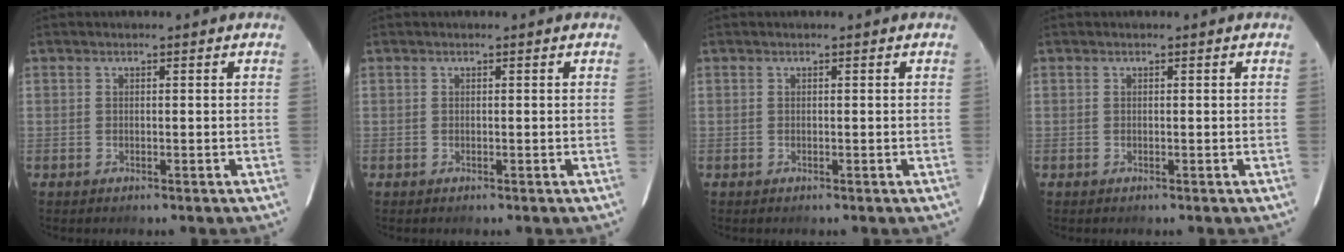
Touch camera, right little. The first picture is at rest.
{"total": 0.0}
{"total": 0.0}
{"total": 0.0}